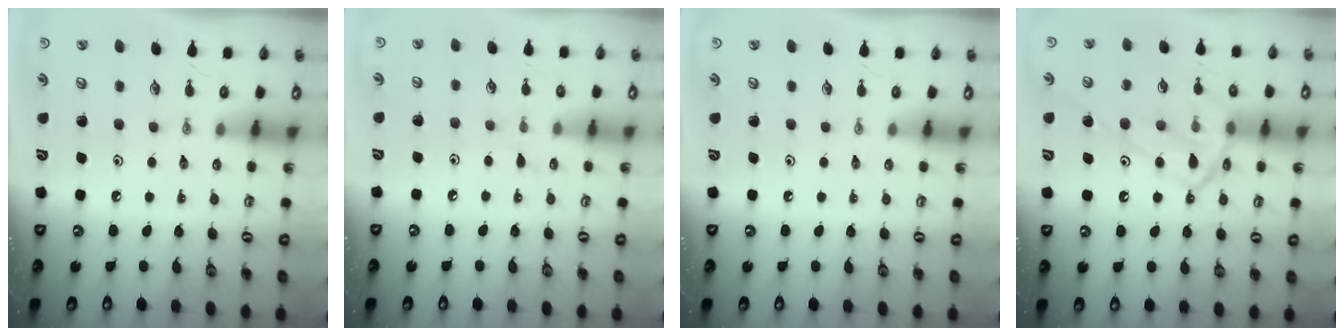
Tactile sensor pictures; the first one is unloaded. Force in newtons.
{"total": 3.6, "press": 3.6, "slide": 0.5}
{"total": 0.0}
{"total": 16.0, "press": 16.0, "slide": 1.3}